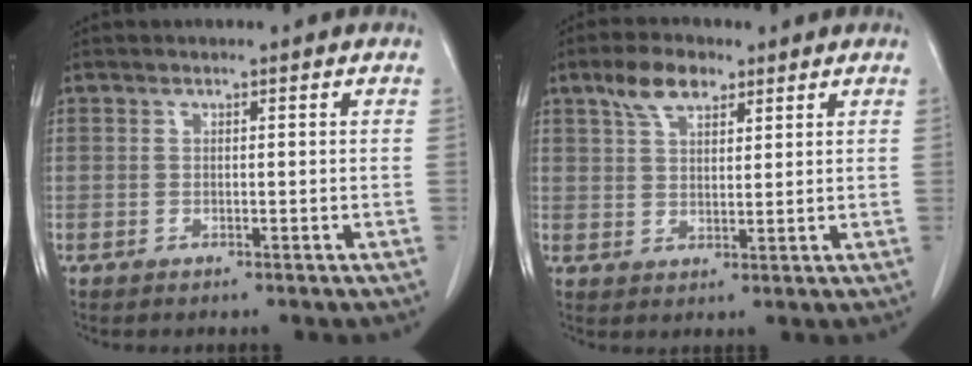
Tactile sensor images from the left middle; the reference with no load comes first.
{"total": 5.7, "force": [3.7, 2.6, 3.5], "torque": [-0.071, 0.013, 0.071]}